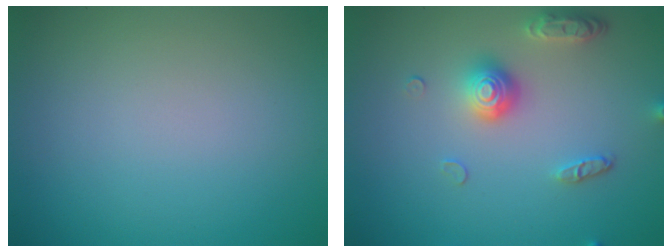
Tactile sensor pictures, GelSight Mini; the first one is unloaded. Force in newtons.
{"total": 3.6, "press": 2.9, "slide": 2.2}